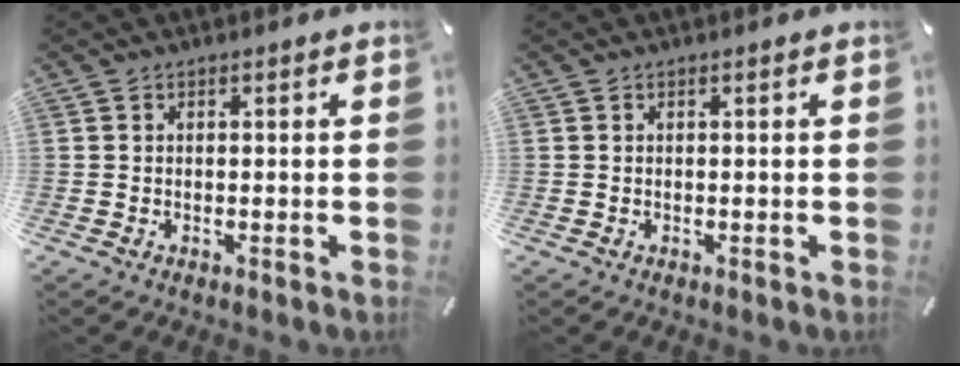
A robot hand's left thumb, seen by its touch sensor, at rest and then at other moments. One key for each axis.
{"total": 0.0}